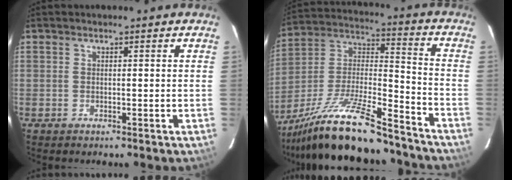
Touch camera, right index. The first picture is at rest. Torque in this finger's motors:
{"motor_torque": [1.13, -1.01, 0.81, 0.20]}